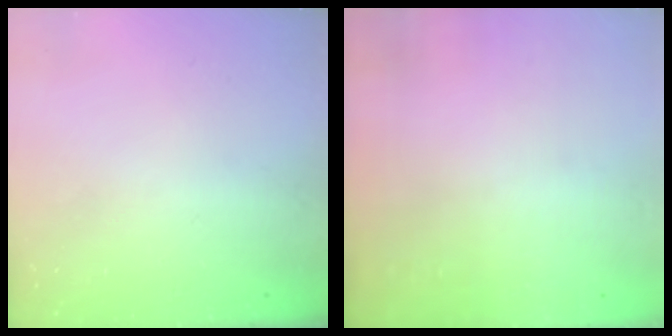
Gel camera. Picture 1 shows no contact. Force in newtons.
{"total": 3.1, "press": 3.0, "slide": 1.0}